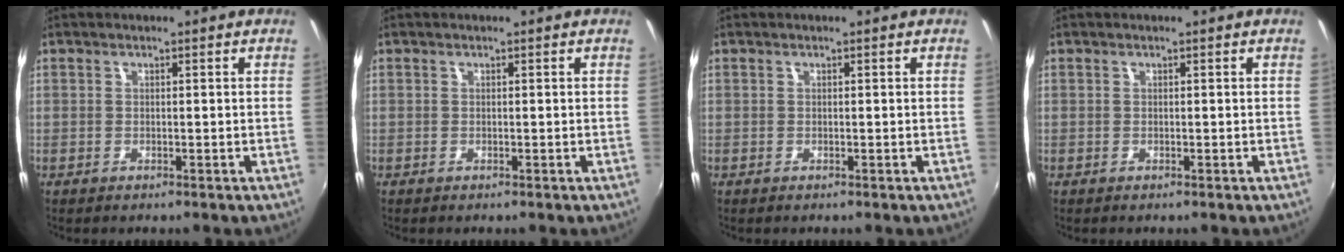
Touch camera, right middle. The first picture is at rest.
{"total": 0.0}
{"total": 0.0}
{"total": 0.0}